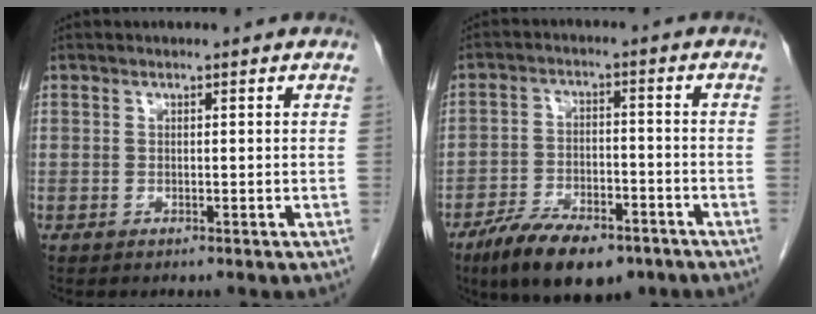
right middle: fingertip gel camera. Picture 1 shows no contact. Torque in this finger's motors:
{"motor_torque": [1.20, -0.94, 0.44, 0.13]}